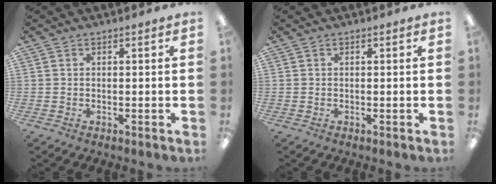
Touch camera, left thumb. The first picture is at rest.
{"total": 0.0}